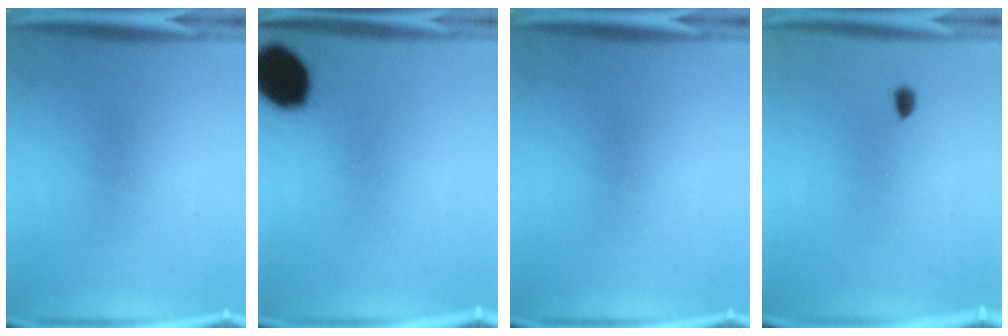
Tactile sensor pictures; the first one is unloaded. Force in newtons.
{"total": 14.3}
{"total": 0.0}
{"total": 1.2}